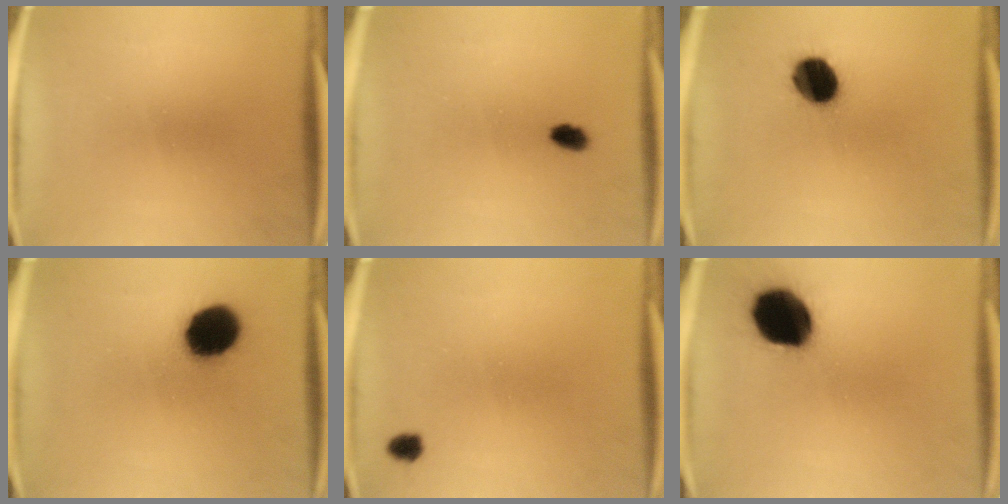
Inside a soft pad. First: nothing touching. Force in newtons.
{"total": 2.3}
{"total": 10.7}
{"total": 13.9}
{"total": 1.8}
{"total": 17.9}